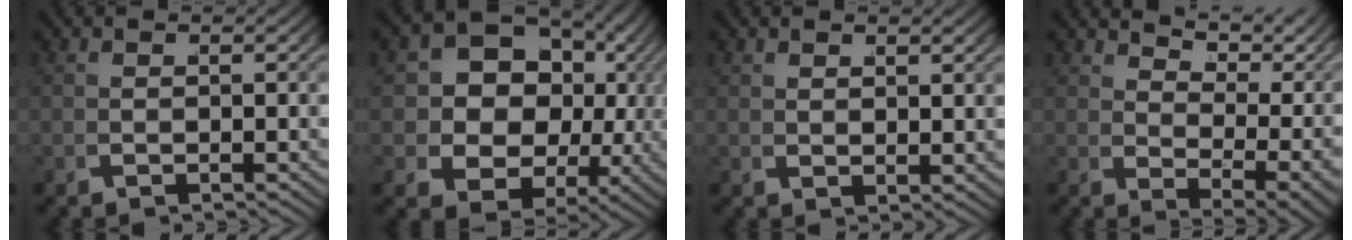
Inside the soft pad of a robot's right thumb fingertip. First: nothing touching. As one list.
[{"total": 15.8, "force": [2.6, 12.2, 9.7], "torque": [-0.192, -0.020, 0.034]}, {"total": 1.3, "force": [1.3, 0.1, 0.2], "torque": [0.007, 0.002, 0.030]}, {"total": 7.9, "force": [4.0, 3.3, 6.0], "torque": [-0.066, 0.004, 0.074]}]